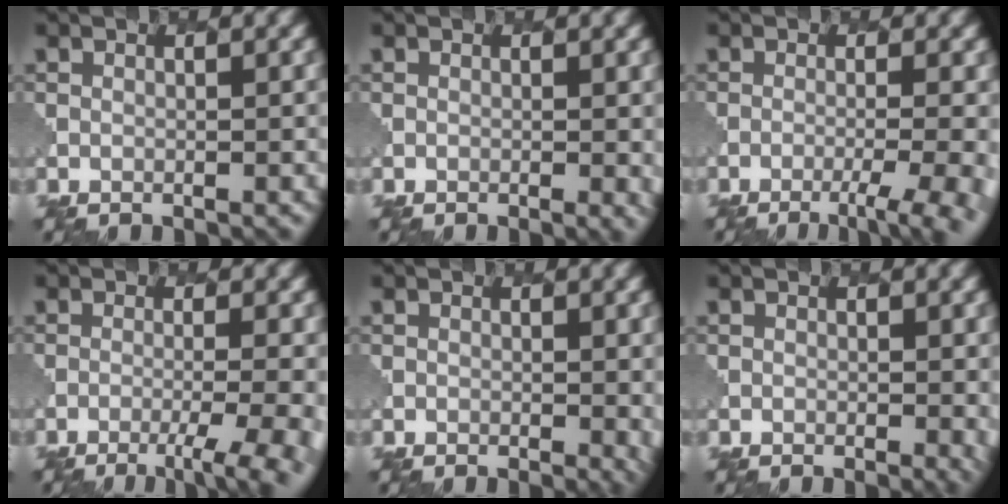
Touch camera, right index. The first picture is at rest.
{"total": 1.7, "force": [-0.1, 0.5, 1.6], "torque": [-0.022, -0.004, 0.001]}
{"total": 5.6, "force": [-2.7, 1.6, 4.6], "torque": [-0.050, 0.000, -0.033]}
{"total": 6.1, "force": [-2.8, 1.9, 5.1], "torque": [-0.059, -0.001, -0.033]}
{"total": 2.4, "force": [0.1, 1.0, 2.2], "torque": [-0.029, -0.005, 0.005]}
{"total": 2.2, "force": [-0.1, 0.8, 2.1], "torque": [-0.028, -0.005, 0.004]}